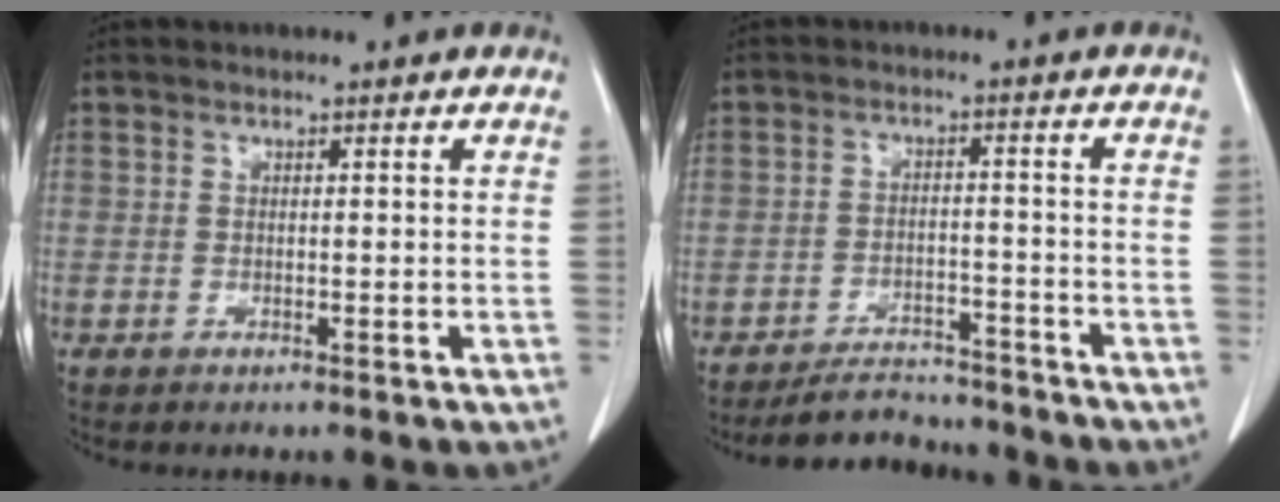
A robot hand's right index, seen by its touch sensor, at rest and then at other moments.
{"total": 7.3, "force": [-6.9, 2.0, 0.9], "torque": [-0.010, 0.004, -0.108]}